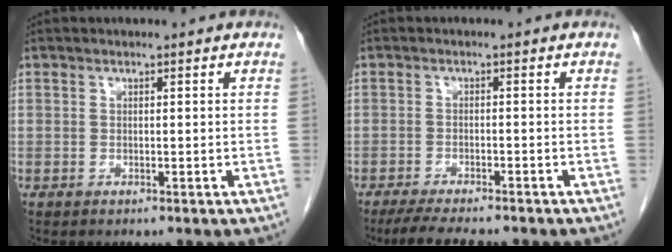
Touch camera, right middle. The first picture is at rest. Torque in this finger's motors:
{"motor_torque": [0.11, -0.05, 0.02, 0.02]}